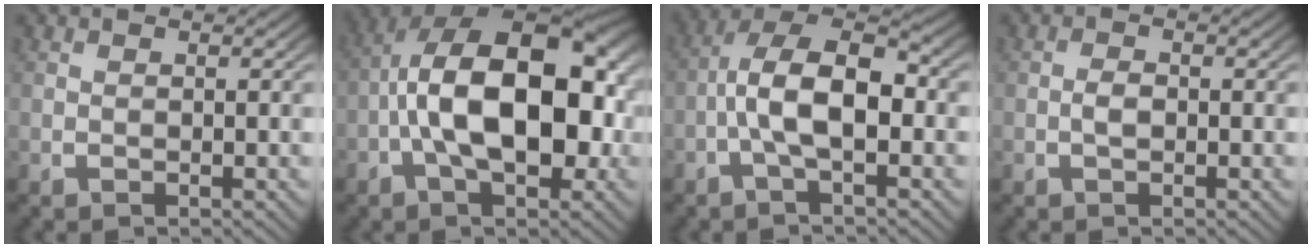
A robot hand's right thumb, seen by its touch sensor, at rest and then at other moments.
{"total": 17.9, "force": [-0.3, 10.9, 14.2], "torque": [-0.237, -0.033, 0.002]}
{"total": 9.1, "force": [-0.7, 5.2, 7.4], "torque": [-0.152, -0.022, -0.013]}
{"total": 1.2, "force": [-0.4, 0.7, 1.0], "torque": [-0.024, -0.005, -0.006]}